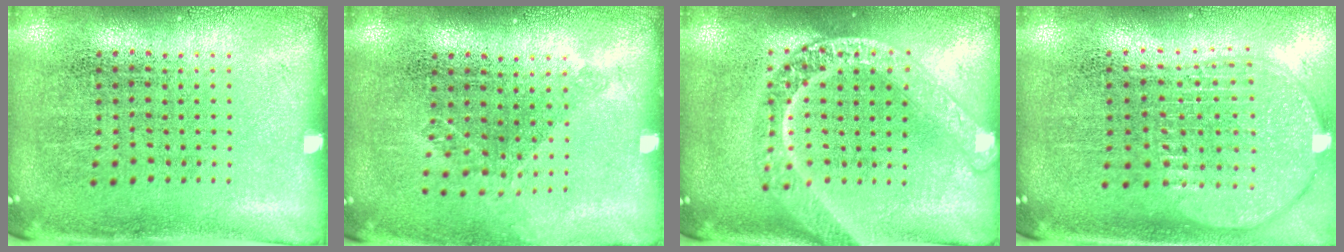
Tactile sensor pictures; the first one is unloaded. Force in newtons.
{"total": 1.1, "press": 0.9, "slide": 0.6}
{"total": 2.6, "press": 2.6, "slide": 0.3}
{"total": 2.0, "press": 1.7, "slide": 1.1}